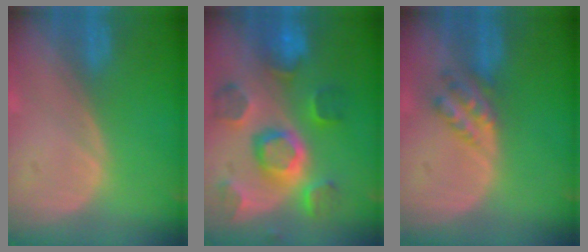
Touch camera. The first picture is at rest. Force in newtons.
{"total": 11.3, "press": 10.1, "slide": 5.1}
{"total": 4.5, "press": 3.9, "slide": 2.2}